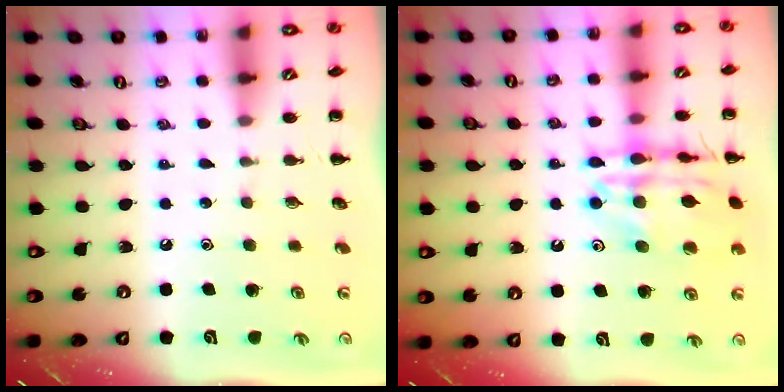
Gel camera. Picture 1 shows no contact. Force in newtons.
{"total": 16.8, "press": 16.7, "slide": 1.8}